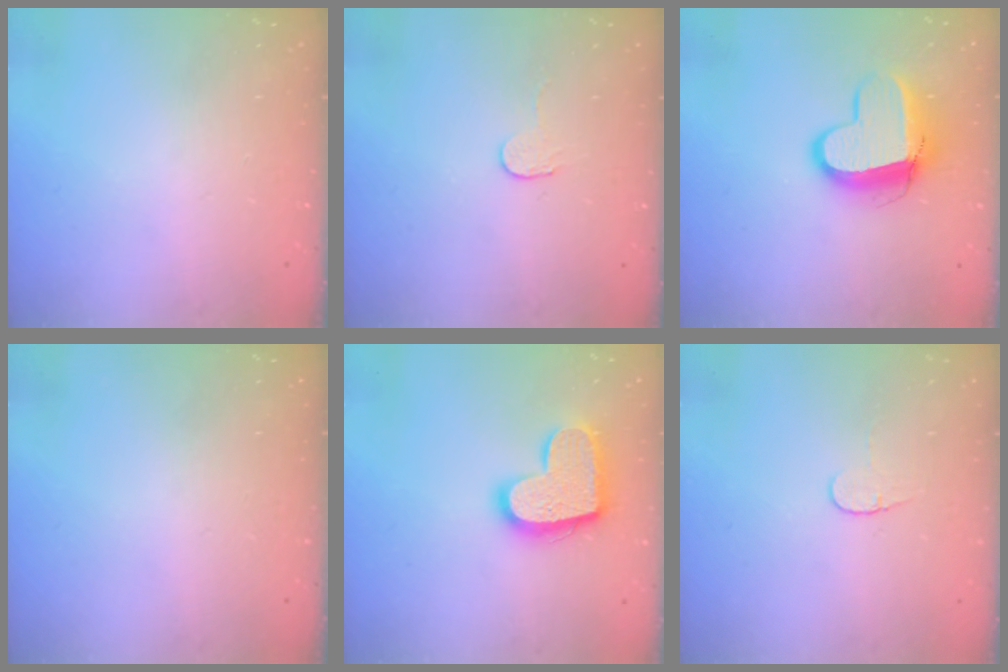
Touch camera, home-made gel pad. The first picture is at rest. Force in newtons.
{"total": 2.7, "press": 2.7, "slide": 0.2}
{"total": 11.2, "press": 11.2, "slide": 0.9}
{"total": 0.0}
{"total": 15.6, "press": 15.6, "slide": 0.8}
{"total": 3.7, "press": 3.6, "slide": 0.4}